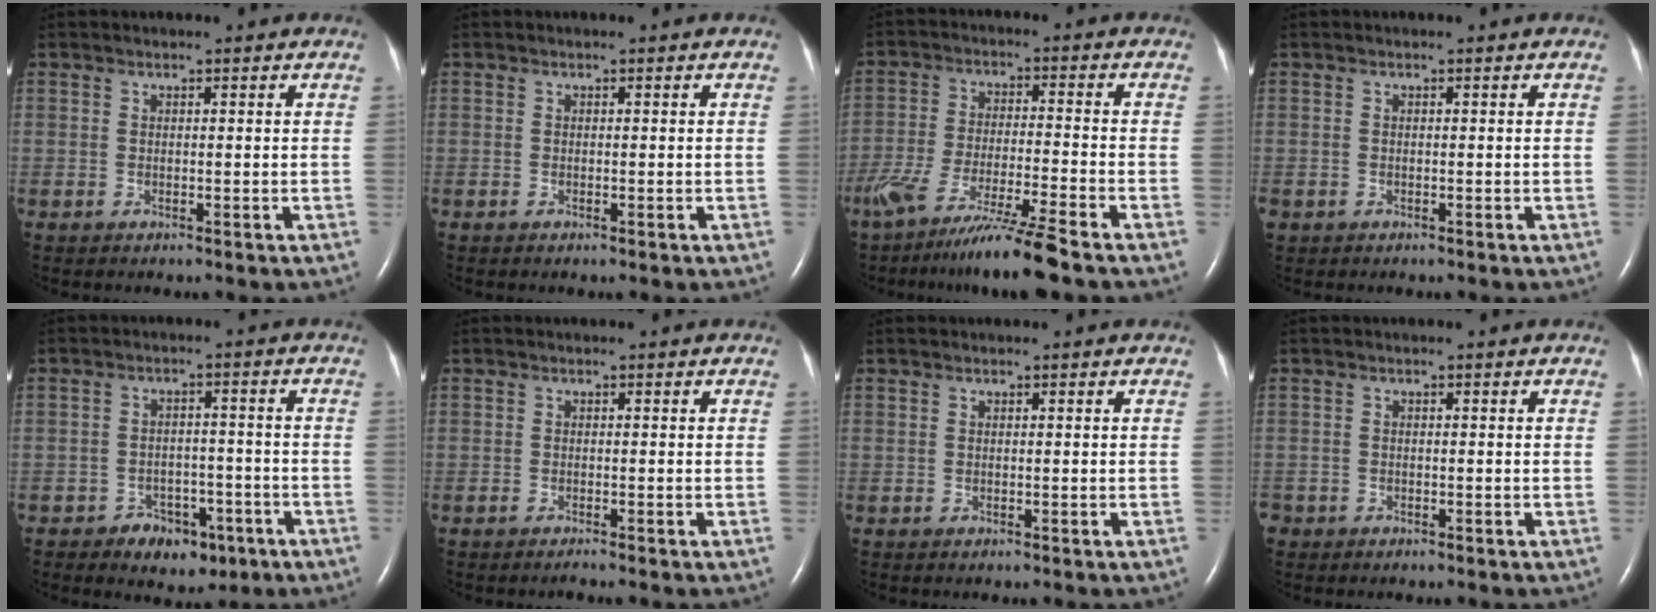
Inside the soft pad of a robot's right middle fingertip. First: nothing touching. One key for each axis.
{"total": 0.0}
{"total": 11.7, "fx": -8.9, "fy": -1.1, "fz": 7.5, "tx": -0.134, "ty": -0.041, "tz": -0.156}
{"total": 0.9, "fx": -0.5, "fy": 0.7, "fz": 0.3, "tx": -0.010, "ty": 0.002, "tz": -0.005}
{"total": 6.1, "fx": -3.5, "fy": 4.1, "fz": 2.8, "tx": -0.040, "ty": 0.014, "tz": -0.044}
{"total": 0.9, "fx": -0.8, "fy": -0.2, "fz": 0.4, "tx": -0.009, "ty": -0.001, "tz": -0.012}
{"total": 0.0}
{"total": 1.8, "fx": -1.3, "fy": 1.2, "fz": 0.3, "tx": -0.011, "ty": 0.000, "tz": -0.025}